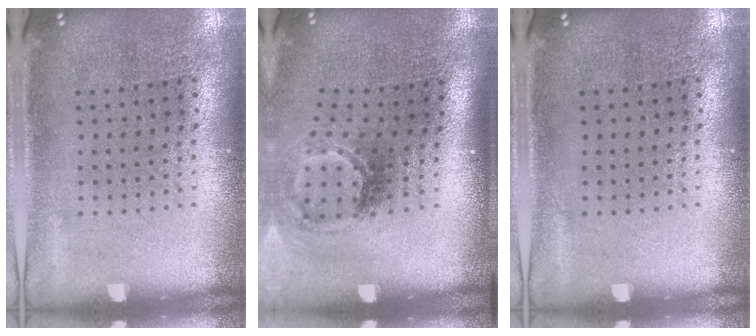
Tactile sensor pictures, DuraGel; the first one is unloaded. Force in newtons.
{"total": 2.1, "press": 1.3, "slide": 1.6}
{"total": 0.0}